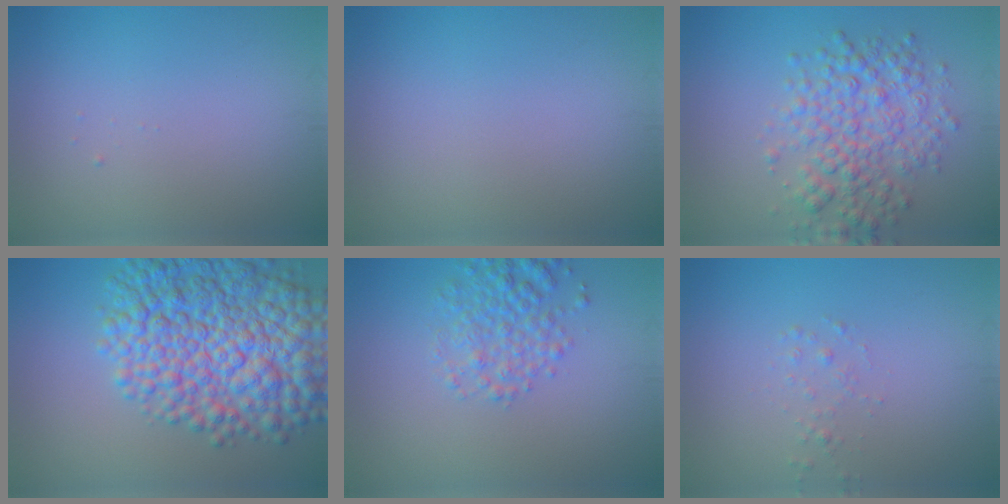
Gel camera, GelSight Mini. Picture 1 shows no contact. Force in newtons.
{"total": 0.0}
{"total": 5.4, "press": 5.4, "slide": 0.0}
{"total": 12.1, "press": 12.1, "slide": 0.4}
{"total": 3.5, "press": 3.5, "slide": 0.2}
{"total": 0.8, "press": 0.7, "slide": 0.1}